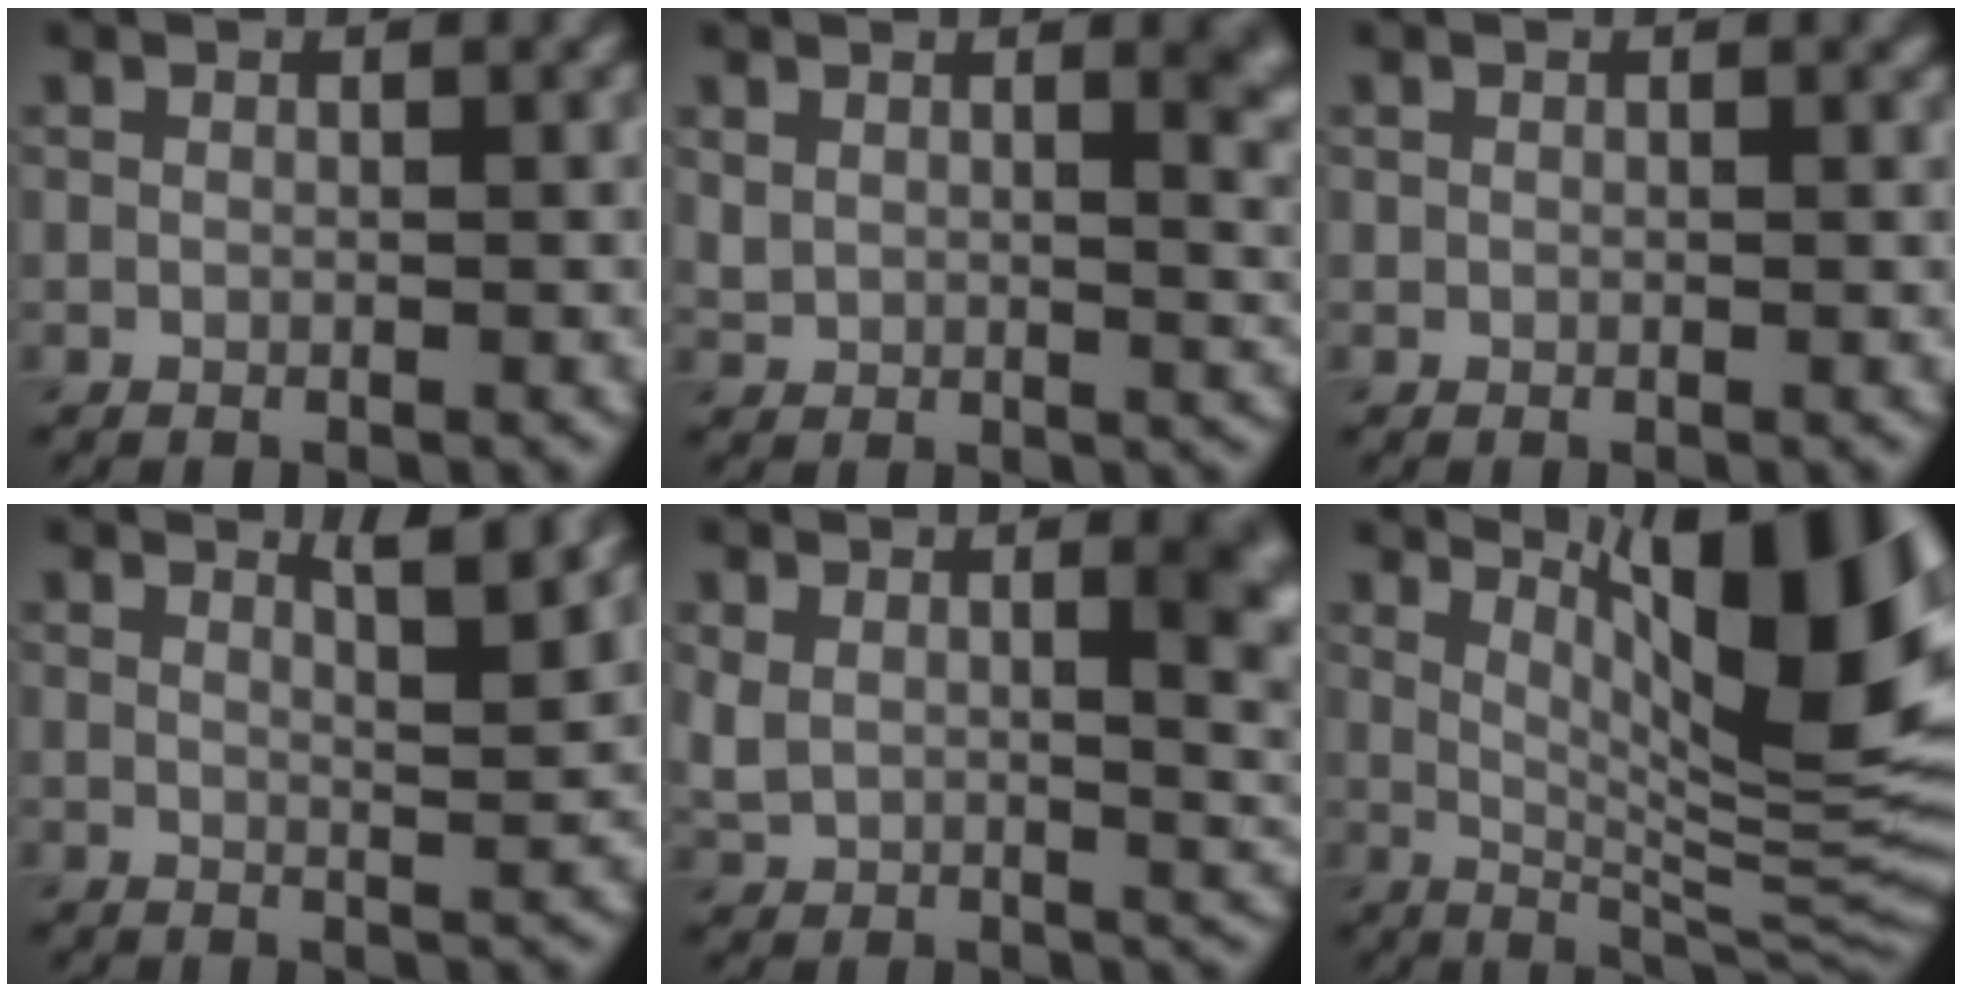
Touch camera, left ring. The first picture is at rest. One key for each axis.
{"total": 4.6, "fx": 2.7, "fy": 2.2, "fz": 3.0, "tx": -0.045, "ty": -0.007, "tz": 0.054}
{"total": 0.5, "fx": 0.4, "fy": 0.3, "fz": 0.1, "tx": -0.002, "ty": -0.002, "tz": 0.007}
{"total": 3.4, "fx": 2.4, "fy": 0.7, "fz": 2.3, "tx": -0.024, "ty": 0.001, "tz": 0.032}
{"total": 7.2, "fx": 2.5, "fy": 3.6, "fz": 5.7, "tx": -0.093, "ty": -0.018, "tz": 0.057}
{"total": 14.5, "fx": 6.0, "fy": 3.8, "fz": 12.6, "tx": -0.156, "ty": 0.002, "tz": 0.102}